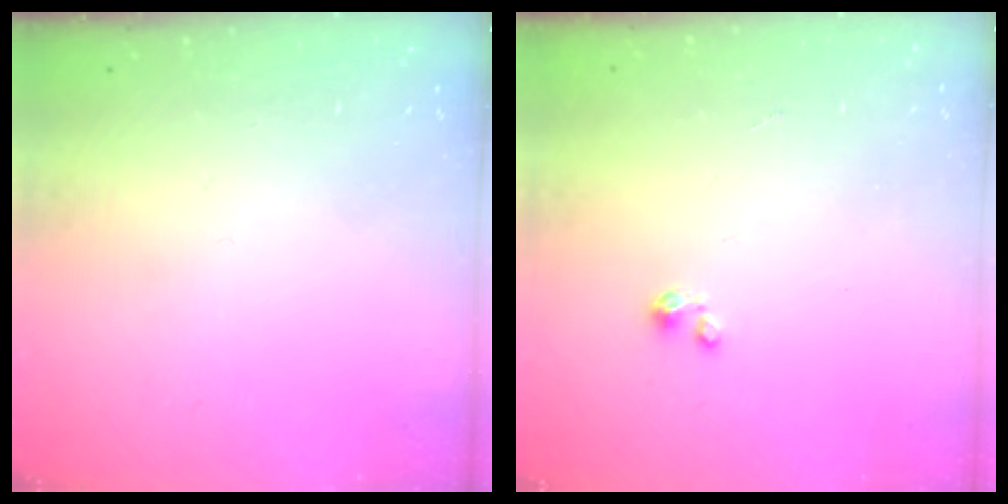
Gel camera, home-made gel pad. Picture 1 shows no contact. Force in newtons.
{"total": 0.0}